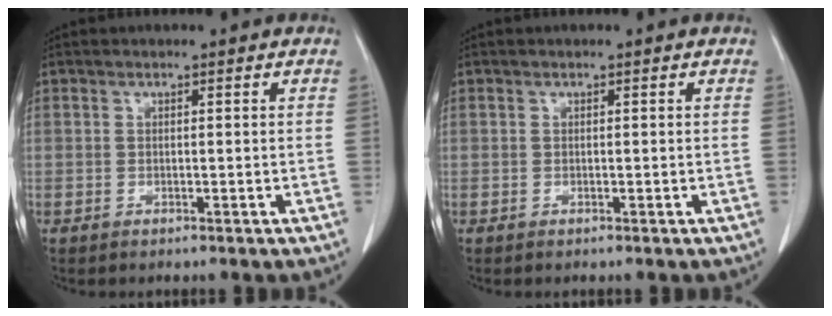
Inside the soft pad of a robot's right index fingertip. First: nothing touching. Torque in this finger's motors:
{"motor_torque": [0.00, 0.00, 0.00, 0.00]}